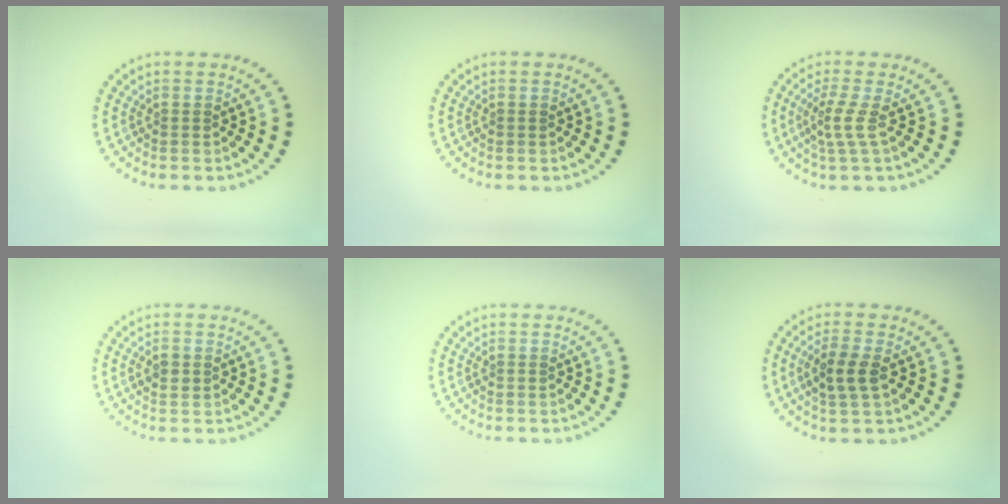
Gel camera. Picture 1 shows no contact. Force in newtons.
{"total": 0.0}
{"total": 2.2, "press": 1.6, "slide": 1.6}
{"total": 1.0, "press": 1.0, "slide": 0.2}
{"total": 0.0}
{"total": 2.8, "press": 2.7, "slide": 0.8}